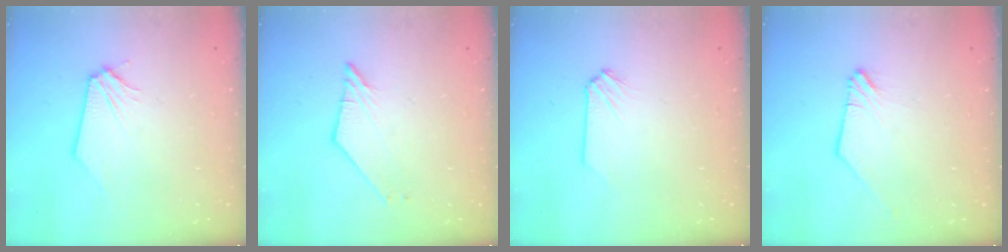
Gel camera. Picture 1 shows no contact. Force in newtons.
{"total": 2.7, "press": 2.7, "slide": 0.2}
{"total": 0.0}
{"total": 0.0}